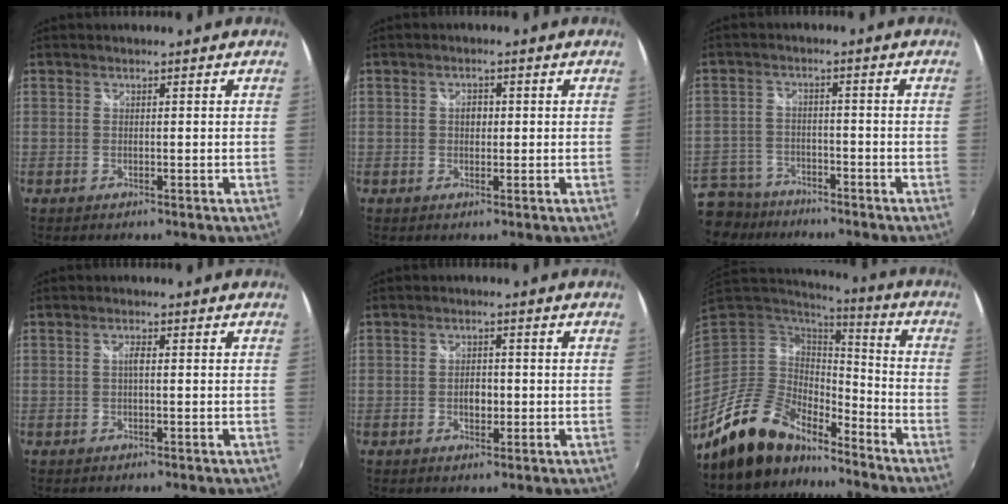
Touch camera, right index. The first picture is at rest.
{"total": 2.0, "force": [0.1, 1.5, 1.3], "torque": [-0.019, 0.005, -0.001]}
{"total": 11.1, "force": [-8.4, 6.7, 2.9], "torque": [-0.101, -0.005, -0.145]}
{"total": 1.3, "force": [-0.1, 0.4, 1.3], "torque": [-0.024, 0.005, -0.004]}
{"total": 3.0, "force": [-0.6, 1.9, 2.2], "torque": [-0.036, 0.002, -0.010]}
{"total": 15.6, "force": [-12.9, 6.2, 6.2], "torque": [-0.141, -0.003, -0.226]}